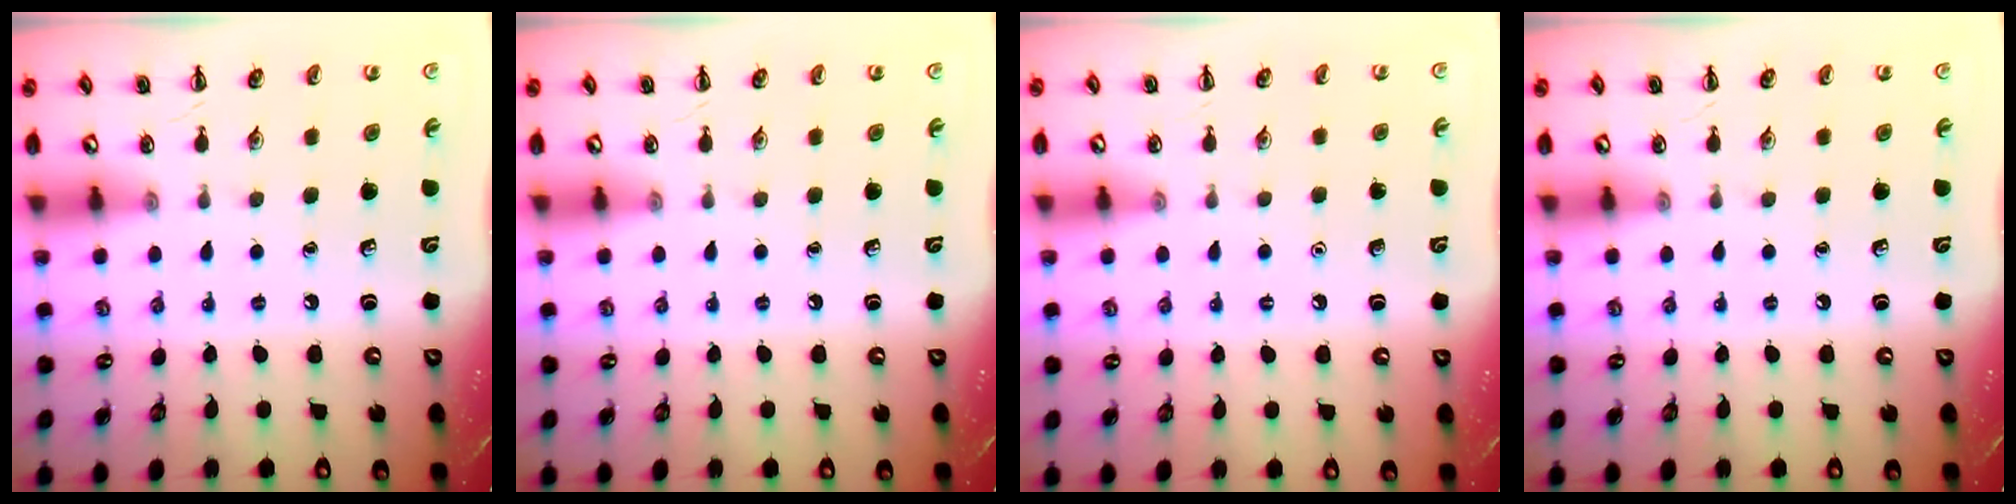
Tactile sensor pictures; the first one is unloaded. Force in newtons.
{"total": 0.0}
{"total": 1.6, "press": 1.6, "slide": 0.1}
{"total": 0.0}